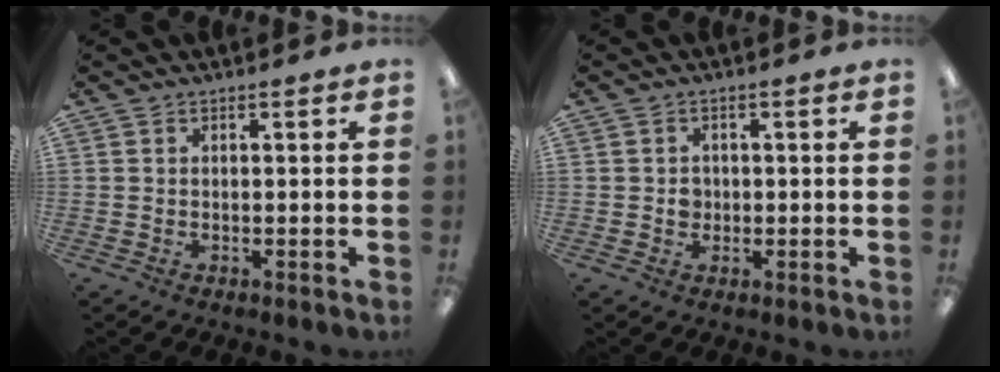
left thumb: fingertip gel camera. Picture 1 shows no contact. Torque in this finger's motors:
{"motor_torque": [-0.19, 0.23, 0.00, 0.01, 0.00]}